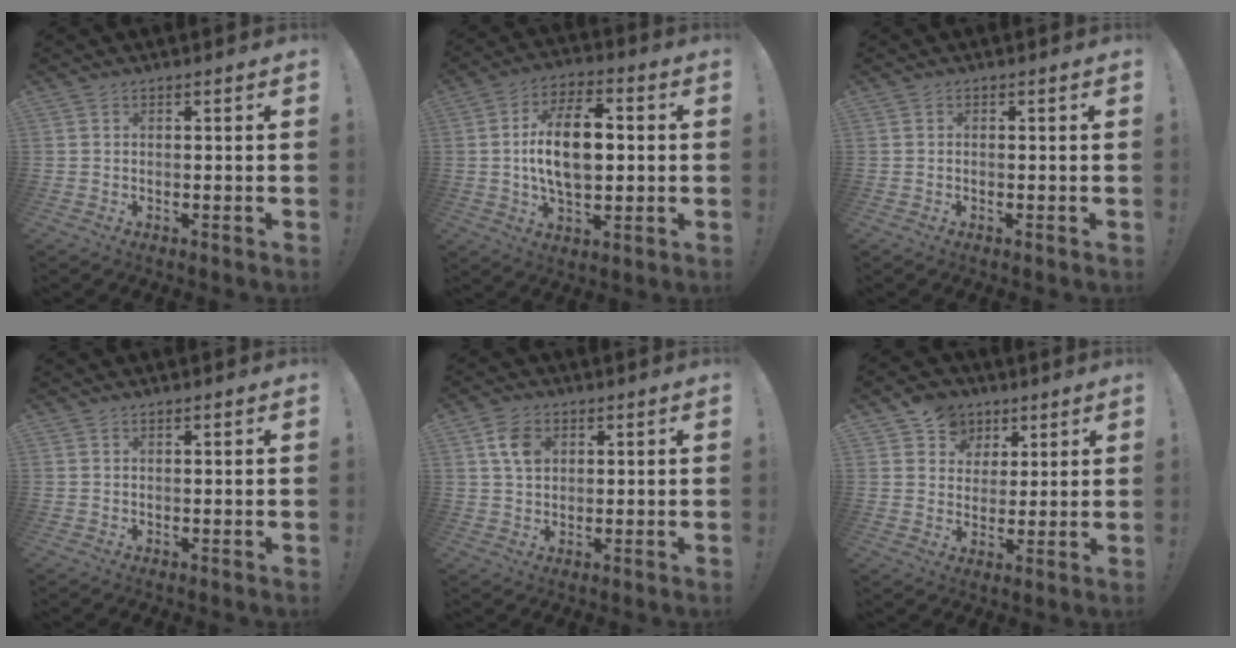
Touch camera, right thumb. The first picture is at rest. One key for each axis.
{"total": 15.1, "fx": 0.6, "fy": 8.1, "fz": 12.7, "tx": -0.229, "ty": 0.006, "tz": 0.006}
{"total": 0.0}
{"total": 0.7, "fx": 0.5, "fy": 0.1, "fz": 0.4, "tx": -0.003, "ty": -0.001, "tz": 0.009}
{"total": 6.8, "fx": 2.4, "fy": 5.0, "fz": 3.9, "tx": -0.060, "ty": 0.002, "tz": 0.047}
{"total": 8.9, "fx": 4.6, "fy": 7.4, "fz": 1.7, "tx": -0.022, "ty": -0.029, "tz": 0.091}